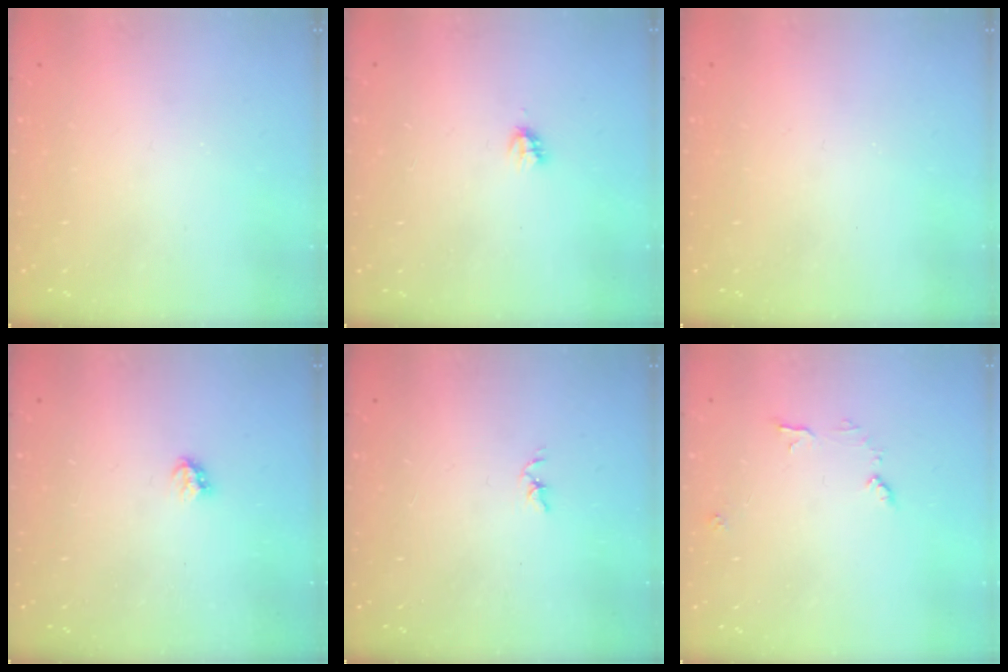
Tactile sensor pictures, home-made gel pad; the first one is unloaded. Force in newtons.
{"total": 2.7, "press": 2.7, "slide": 0.2}
{"total": 0.0}
{"total": 2.8, "press": 2.8, "slide": 0.5}
{"total": 1.8, "press": 1.7, "slide": 0.3}
{"total": 6.8, "press": 6.8, "slide": 0.4}